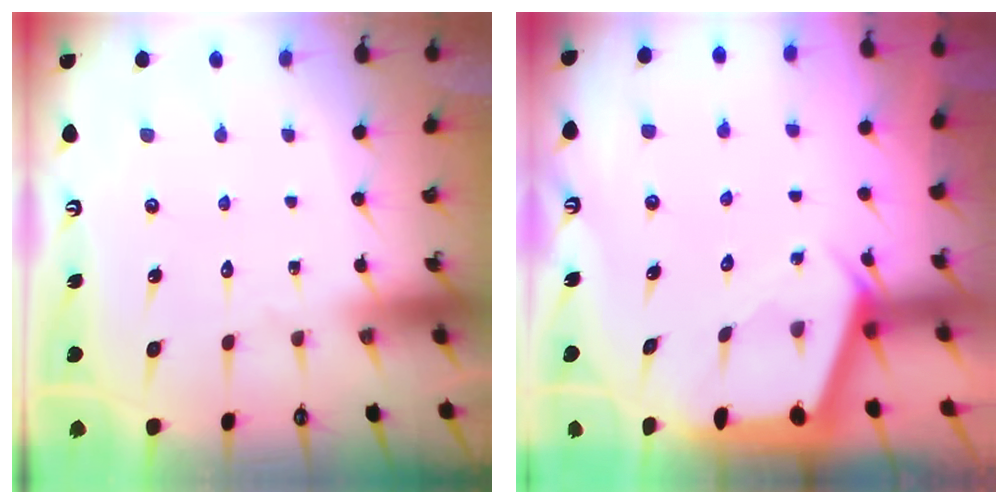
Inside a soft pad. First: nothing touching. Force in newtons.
{"total": 2.4, "press": 2.4, "slide": 0.3}